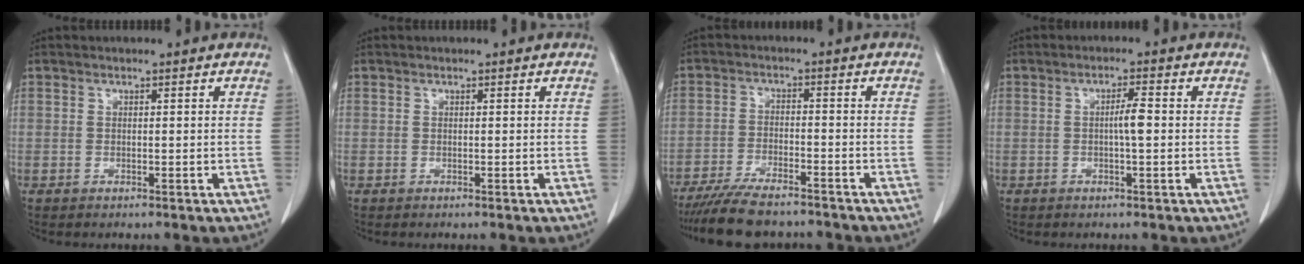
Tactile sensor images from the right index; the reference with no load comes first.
{"total": 0.0}
{"total": 10.3, "force": [-9.0, 2.0, 4.5], "torque": [-0.073, -0.018, -0.143]}
{"total": 2.7, "force": [-0.2, 0.2, 2.7], "torque": [-0.046, 0.002, -0.005]}